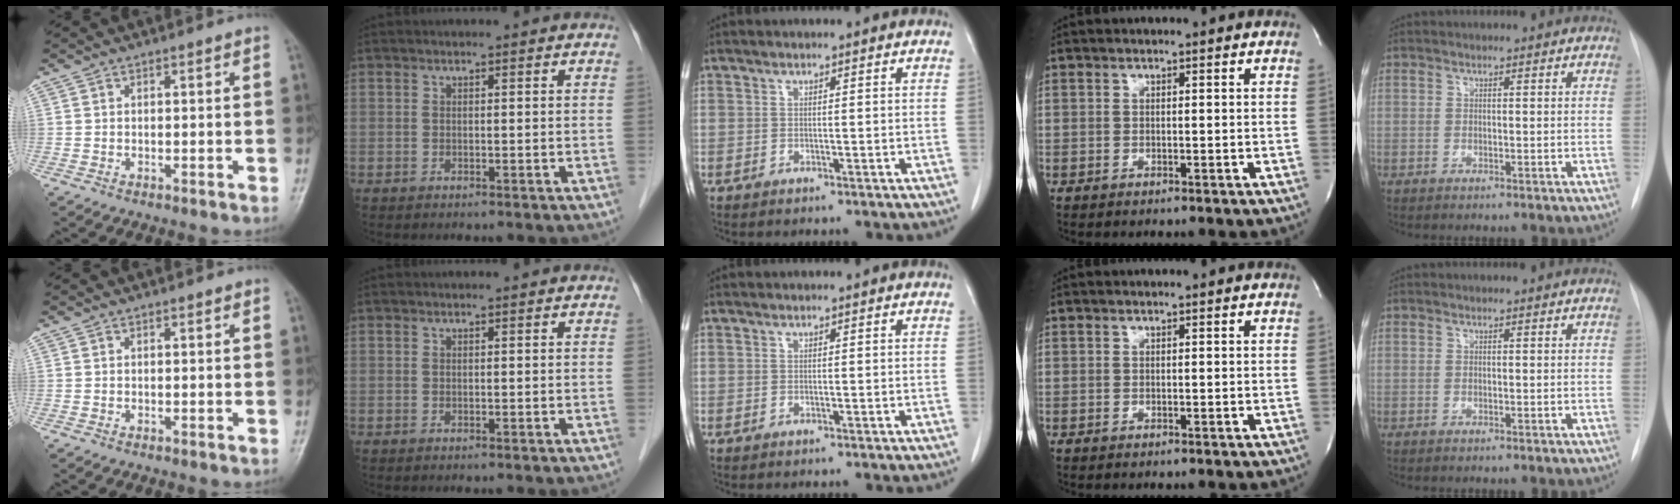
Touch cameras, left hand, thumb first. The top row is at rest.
{}